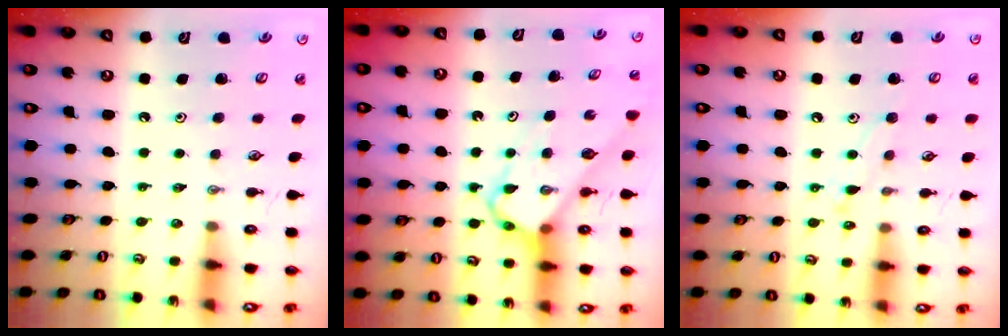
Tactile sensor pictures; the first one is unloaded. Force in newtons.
{"total": 5.1, "press": 5.1, "slide": 0.3}
{"total": 8.2, "press": 8.1, "slide": 0.6}